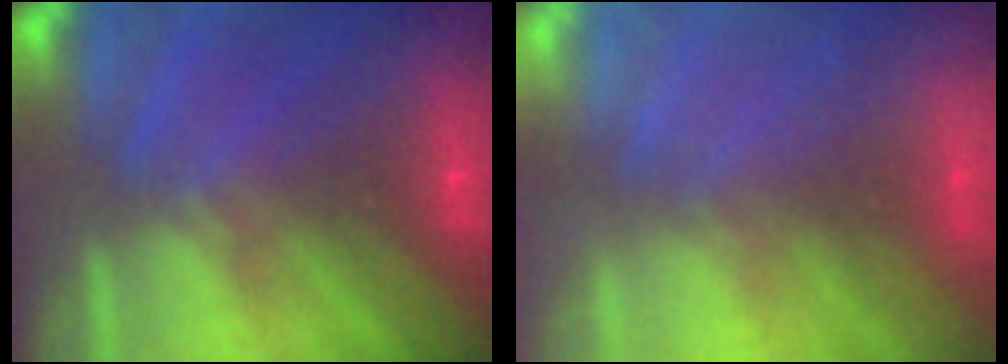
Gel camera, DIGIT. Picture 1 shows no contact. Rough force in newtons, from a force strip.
{"total": 2.4}